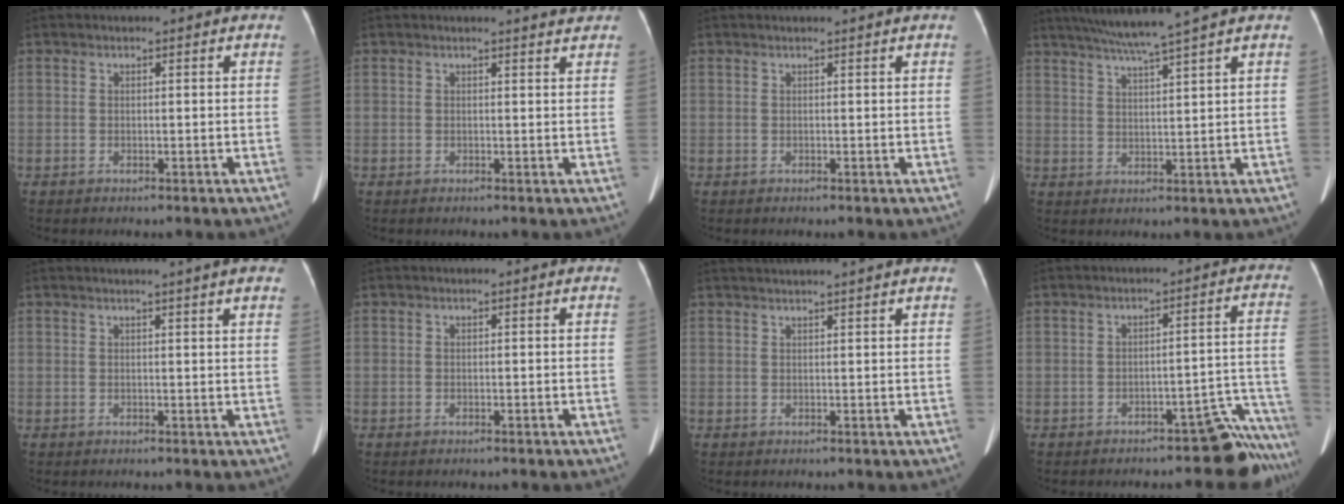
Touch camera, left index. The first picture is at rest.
{"total": 2.7, "force": [2.7, 0.3, 0.3], "torque": [-0.010, 0.000, 0.017]}
{"total": 1.2, "force": [1.0, -0.3, 0.5], "torque": [-0.010, 0.006, 0.020]}
{"total": 7.9, "force": [6.5, -1.9, 4.1], "torque": [-0.067, 0.006, 0.109]}
{"total": 6.1, "force": [4.7, 0.0, 3.9], "torque": [-0.049, 0.014, 0.044]}
{"total": 0.0}
{"total": 7.2, "force": [6.5, -1.1, 2.9], "torque": [-0.037, 0.029, 0.078]}
{"total": 8.7, "force": [-8.2, 1.4, 2.7], "torque": [0.014, 0.042, -0.105]}